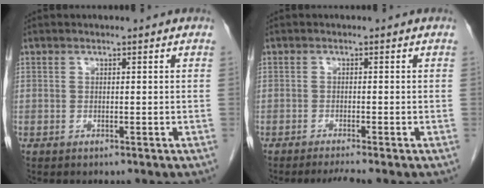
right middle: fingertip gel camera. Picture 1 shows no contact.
{"total": 2.4, "force": [-2.1, -0.7, 1.1], "torque": [-0.023, -0.008, -0.038]}